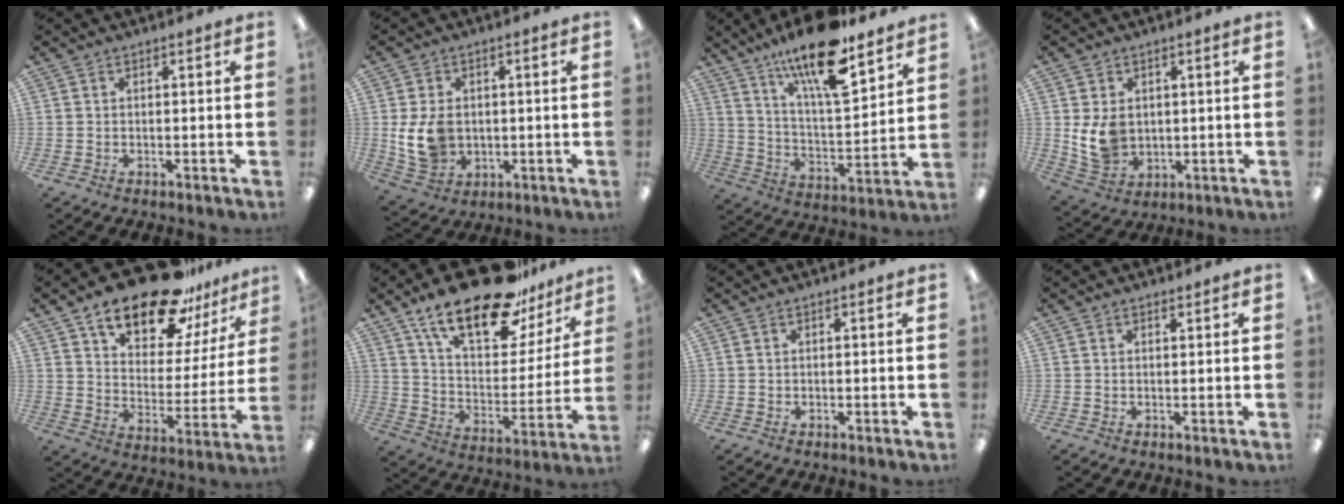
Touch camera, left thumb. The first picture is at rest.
{"total": 9.3, "force": [0.0, 7.2, 5.9], "torque": [-0.124, 0.006, 0.003]}
{"total": 19.0, "force": [13.7, 5.2, 12.1], "torque": [-0.208, -0.083, 0.226]}
{"total": 8.1, "force": [1.1, 6.7, 4.5], "torque": [-0.093, -0.001, 0.023]}
{"total": 21.2, "force": [15.8, 8.7, 11.2], "torque": [-0.179, -0.096, 0.269]}
{"total": 24.2, "force": [17.3, 9.3, 14.1], "torque": [-0.223, -0.112, 0.296]}
{"total": 0.0}
{"total": 0.6, "force": [0.6, 0.1, 0.2], "torque": [-0.005, 0.001, 0.010]}